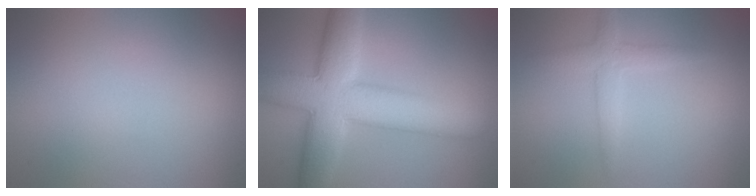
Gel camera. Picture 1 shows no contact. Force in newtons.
{"total": 10.1, "press": 10.1, "slide": 0.3}
{"total": 2.1, "press": 2.1, "slide": 0.1}